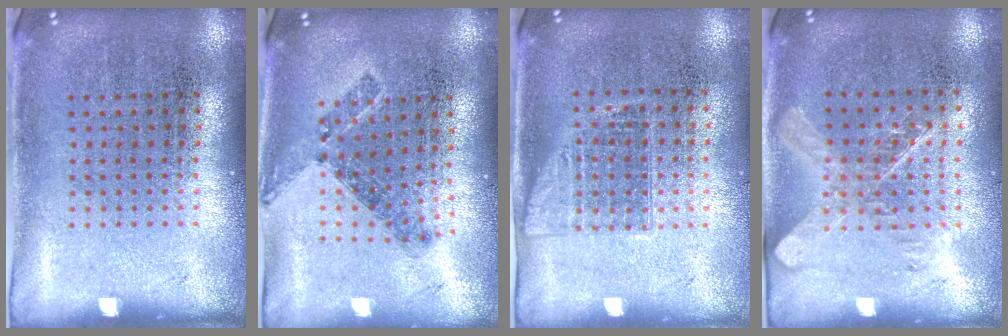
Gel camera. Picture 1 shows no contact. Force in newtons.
{"total": 0.8, "press": 0.8, "slide": 0.3}
{"total": 1.1, "press": 1.0, "slide": 0.6}
{"total": 1.5, "press": 1.3, "slide": 0.7}